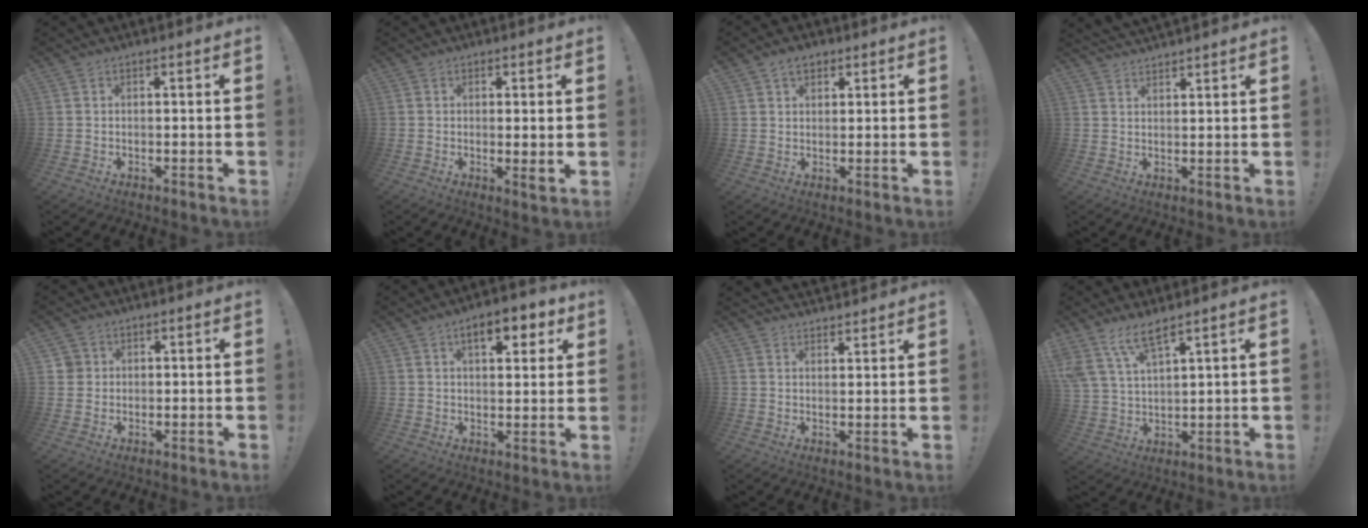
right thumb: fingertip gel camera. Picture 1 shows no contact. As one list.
[{"total": 2.8, "force": [0.5, -0.2, 2.7], "torque": [-0.034, -0.012, 0.006]}, {"total": 4.3, "force": [2.6, 2.8, 1.9], "torque": [-0.022, -0.007, 0.046]}, {"total": 3.3, "force": [3.2, 0.5, 0.7], "torque": [-0.013, -0.020, 0.060]}, {"total": 2.7, "force": [0.9, 2.5, 0.5], "torque": [-0.006, 0.000, 0.018]}, {"total": 8.4, "force": [4.4, 3.4, 6.3], "torque": [-0.085, -0.011, 0.072]}, {"total": 3.1, "force": [3.0, 0.9, 0.3], "torque": [0.001, -0.023, 0.055]}, {"total": 8.5, "force": [6.7, 2.3, 4.7], "torque": [-0.100, -0.030, 0.129]}]